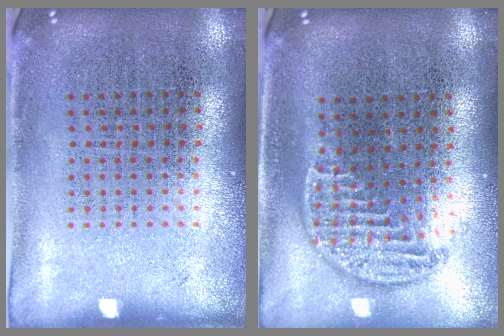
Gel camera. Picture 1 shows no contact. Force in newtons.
{"total": 1.2, "press": 1.0, "slide": 0.7}